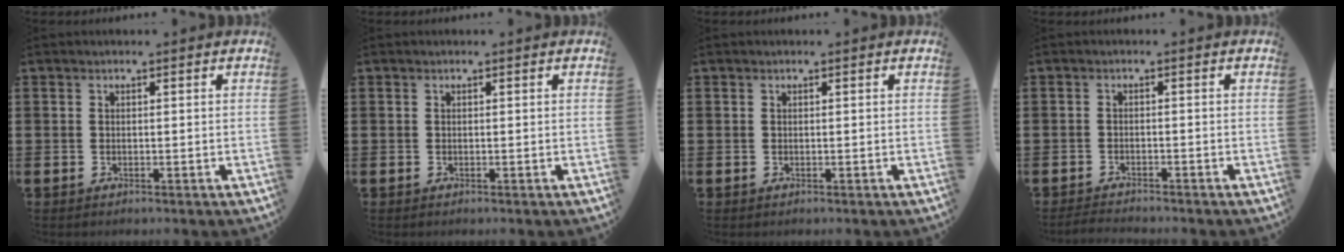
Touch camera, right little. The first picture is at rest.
{"total": 0.0}
{"total": 0.0}
{"total": 1.4, "force": [-1.4, 0.0, 0.2], "torque": [-0.007, 0.003, -0.029]}